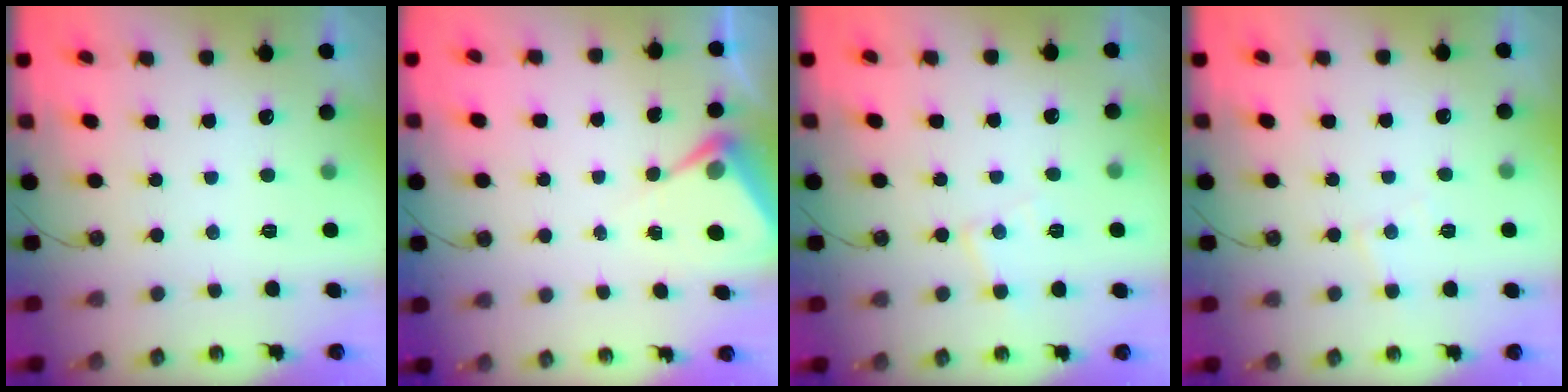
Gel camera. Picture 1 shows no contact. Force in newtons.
{"total": 5.8, "press": 5.8, "slide": 0.5}
{"total": 6.6, "press": 6.6, "slide": 0.3}
{"total": 5.0, "press": 5.0, "slide": 0.7}